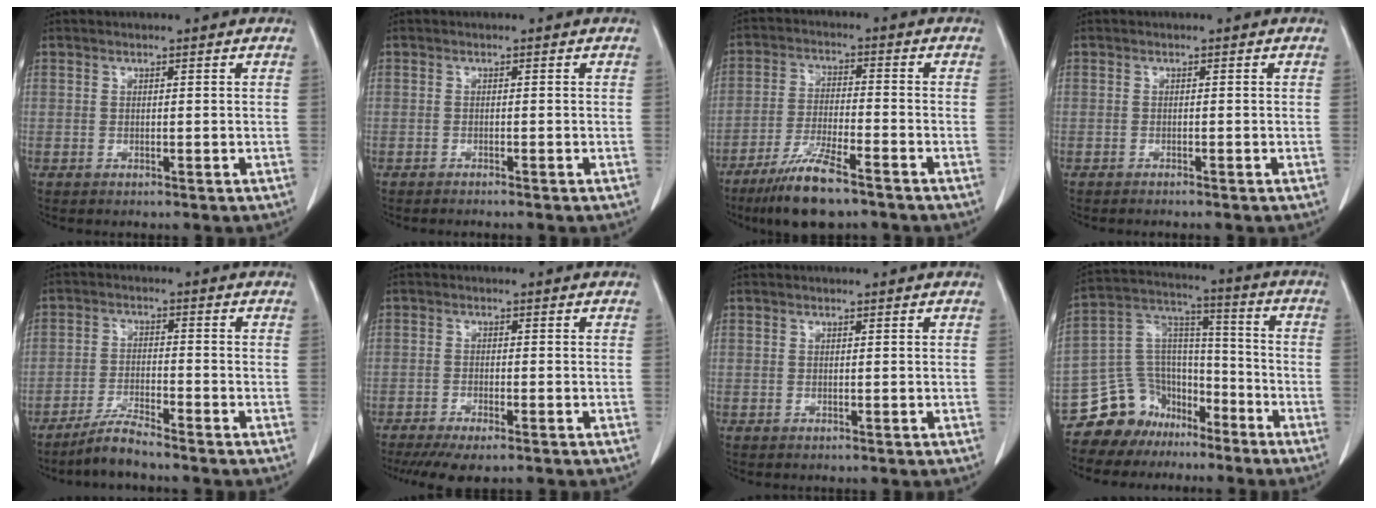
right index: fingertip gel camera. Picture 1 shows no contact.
{"total": 2.1, "force": [-1.8, -0.2, 0.9], "torque": [-0.012, 0.001, -0.022]}
{"total": 9.9, "force": [-7.1, 1.4, 6.7], "torque": [-0.130, -0.024, -0.130]}
{"total": 1.7, "force": [-1.5, -0.2, 0.8], "torque": [-0.010, 0.001, -0.018]}
{"total": 4.2, "force": [-3.9, 0.0, 1.6], "torque": [-0.031, -0.011, -0.078]}
{"total": 7.8, "force": [-6.2, 1.3, 4.6], "torque": [-0.065, -0.013, -0.095]}
{"total": 0.0}
{"total": 11.9, "force": [-8.9, 7.7, 1.4], "torque": [-0.032, 0.079, -0.156]}